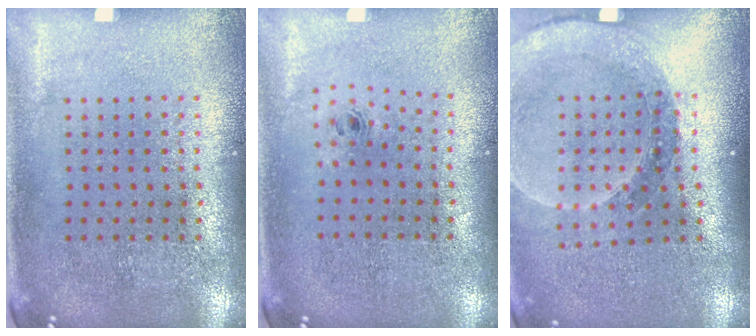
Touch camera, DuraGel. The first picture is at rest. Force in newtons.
{"total": 0.7, "press": 0.3, "slide": 0.6}
{"total": 1.5, "press": 1.5, "slide": 0.1}